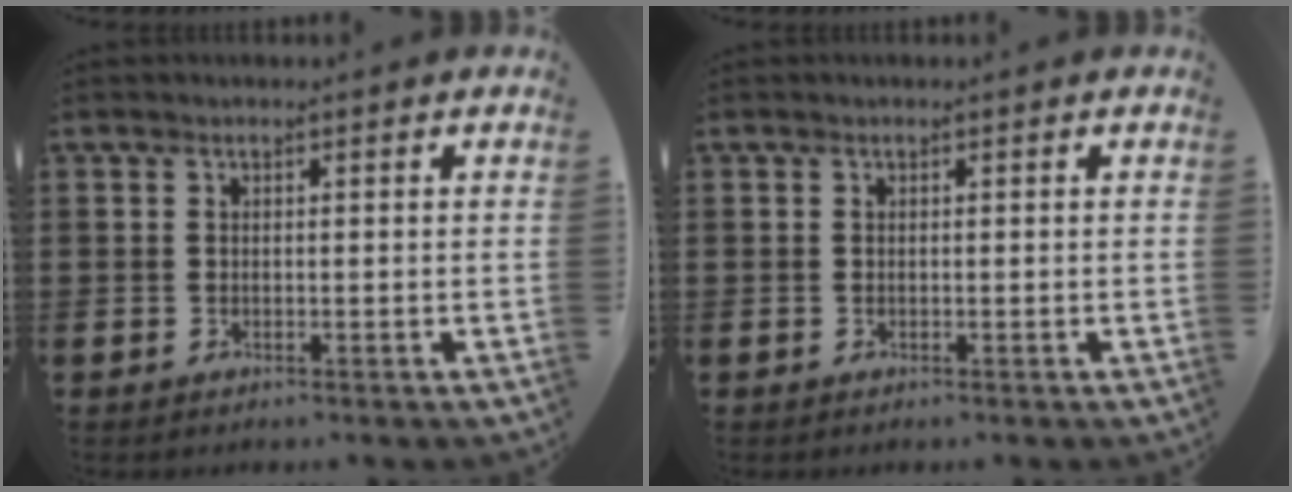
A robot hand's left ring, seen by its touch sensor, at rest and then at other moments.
{"total": 0.0}